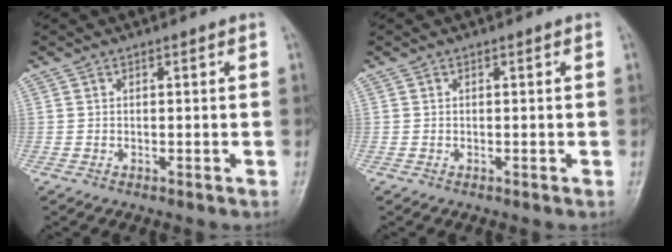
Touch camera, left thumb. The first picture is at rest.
{"total": 0.0}